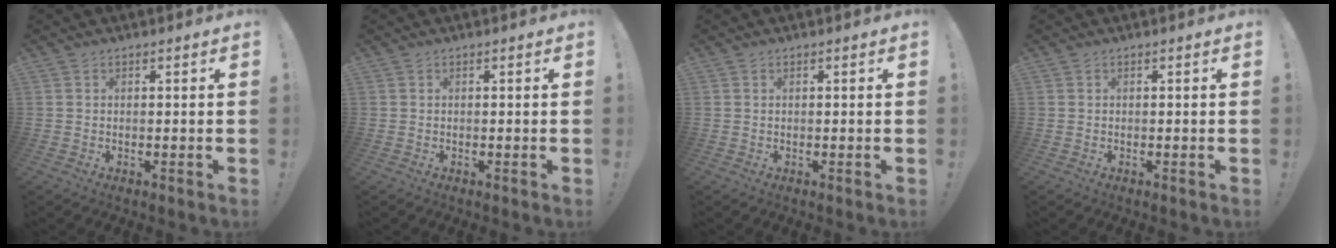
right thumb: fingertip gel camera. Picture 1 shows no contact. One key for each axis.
{"total": 0.0}
{"total": 0.0}
{"total": 0.0}